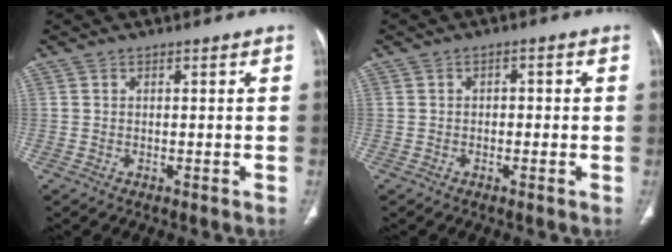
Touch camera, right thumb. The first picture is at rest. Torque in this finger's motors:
{"motor_torque": [-0.75, -0.05, -0.01, 0.16, -0.02]}